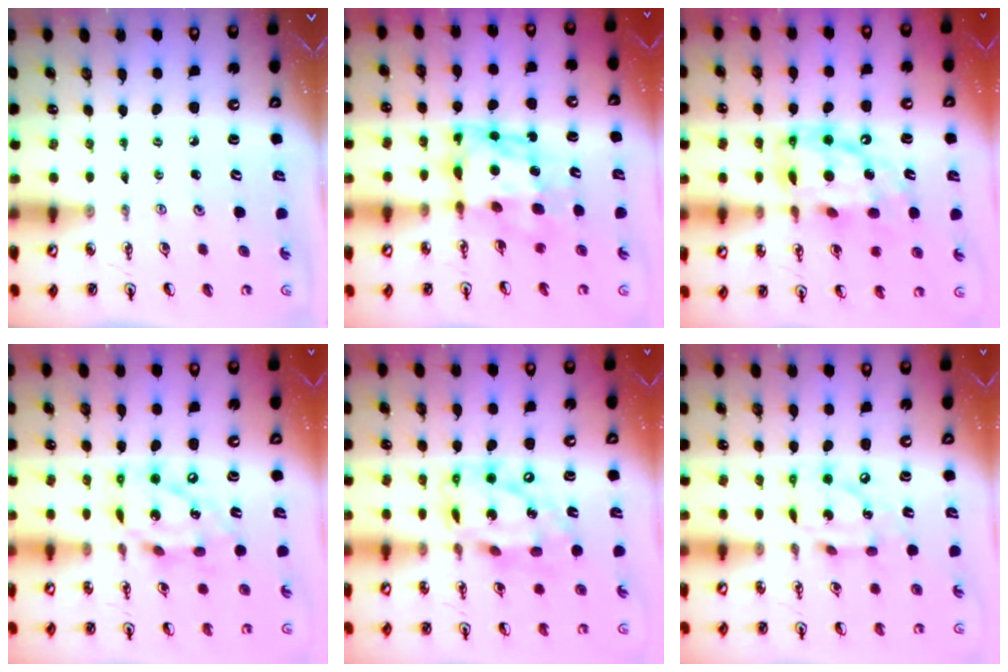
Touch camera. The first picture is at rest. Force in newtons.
{"total": 8.2, "press": 8.1, "slide": 0.7}
{"total": 15.9, "press": 15.9, "slide": 1.4}
{"total": 14.5, "press": 14.4, "slide": 1.1}
{"total": 16.4, "press": 16.3, "slide": 1.3}
{"total": 12.4, "press": 12.4, "slide": 0.9}